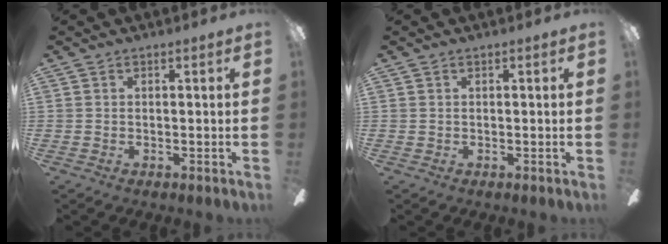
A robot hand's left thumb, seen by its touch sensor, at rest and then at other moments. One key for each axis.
{"total": 0.0}